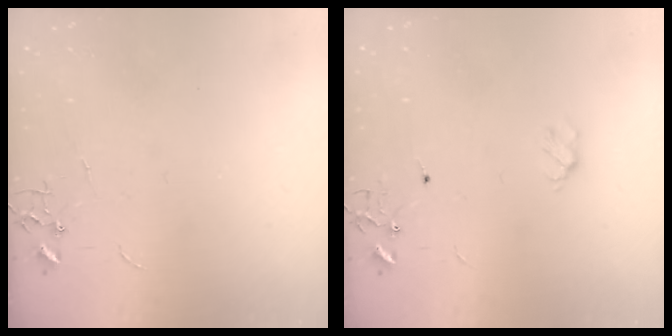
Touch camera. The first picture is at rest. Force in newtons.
{"total": 4.7, "press": 4.7, "slide": 0.6}